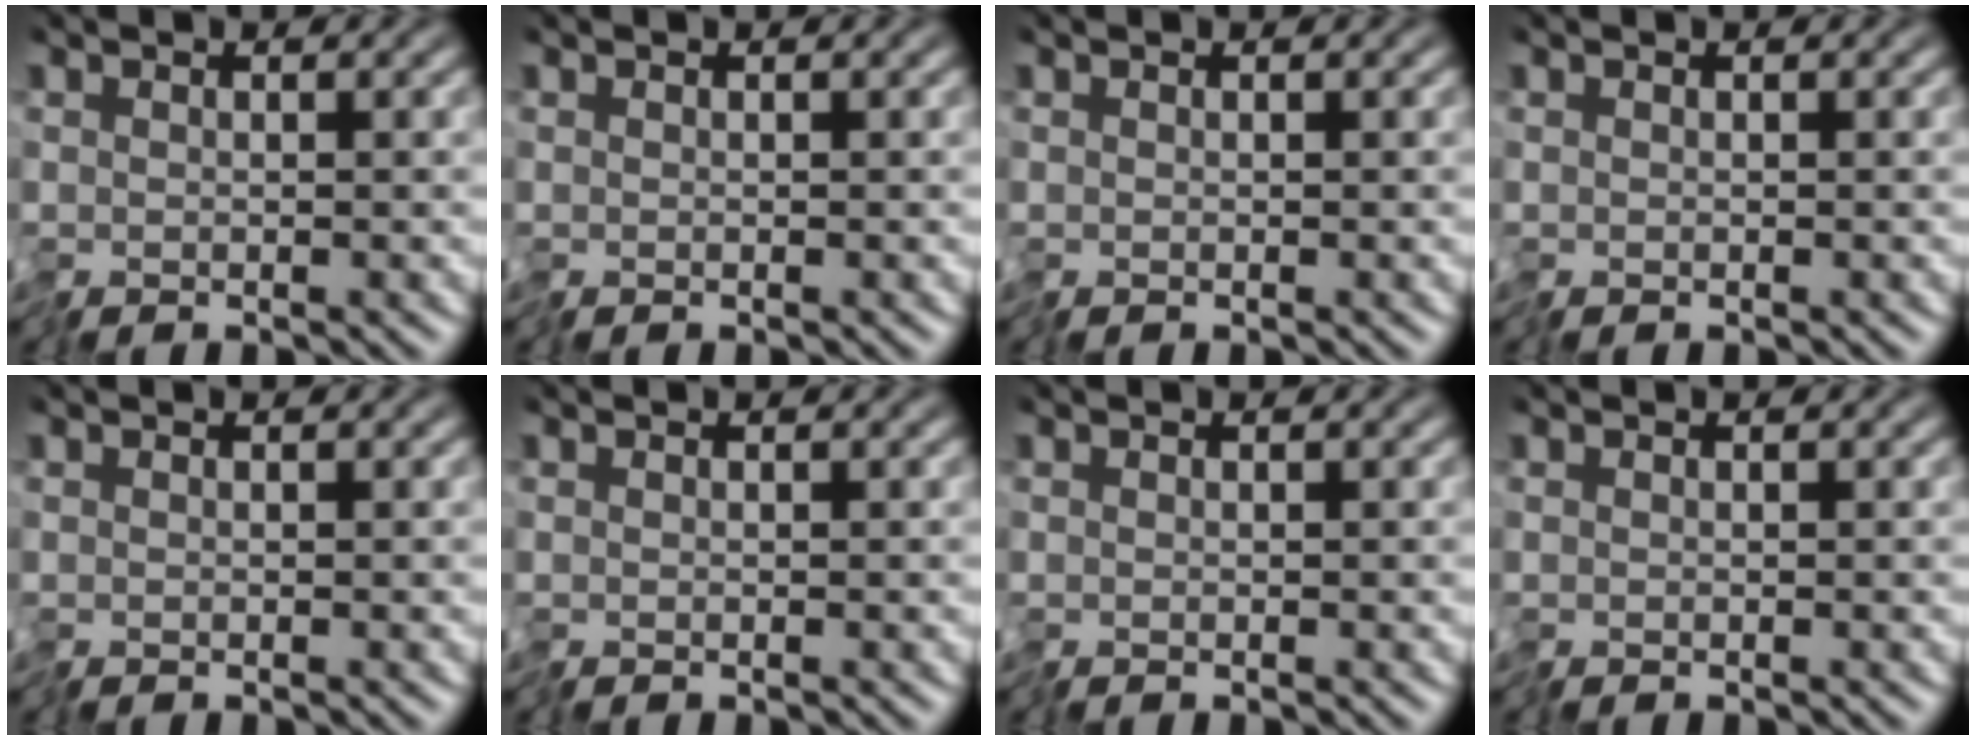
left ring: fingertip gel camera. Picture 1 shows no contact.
{"total": 0.0}
{"total": 0.0}
{"total": 0.0}
{"total": 0.0}
{"total": 0.0}
{"total": 0.0}
{"total": 0.0}